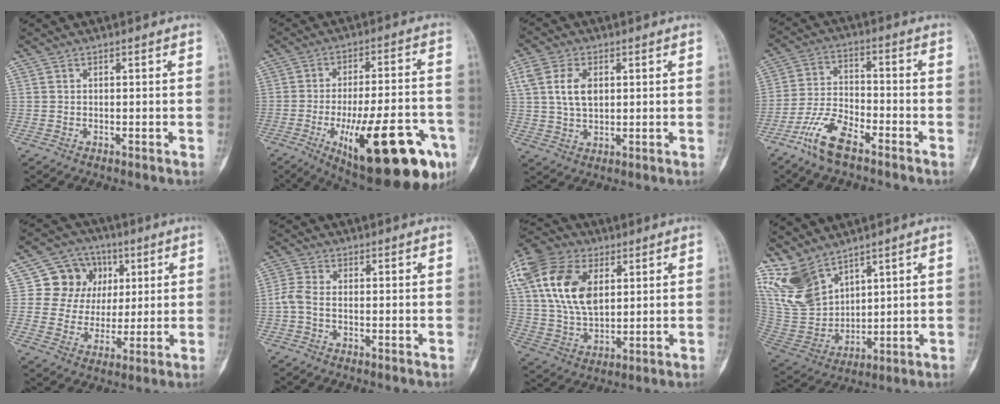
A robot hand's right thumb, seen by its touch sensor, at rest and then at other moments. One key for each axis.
{"total": 26.1, "fx": -10.6, "fy": 8.3, "fz": 22.4, "tx": -0.276, "ty": 0.026, "tz": -0.139}
{"total": 6.9, "fx": 1.6, "fy": 4.3, "fz": 5.1, "tx": -0.097, "ty": -0.001, "tz": 0.032}
{"total": 9.5, "fx": -6.4, "fy": 3.4, "fz": 6.1, "tx": -0.131, "ty": 0.035, "tz": -0.129}
{"total": 11.9, "fx": 3.5, "fy": 10.7, "fz": 3.8, "tx": -0.010, "ty": 0.003, "tz": 0.059}
{"total": 2.9, "fx": -0.8, "fy": 1.3, "fz": 2.5, "tx": -0.066, "ty": 0.004, "tz": -0.025}
{"total": 19.2, "fx": 5.8, "fy": 12.2, "fz": 13.6, "tx": -0.277, "ty": -0.006, "tz": 0.102}
{"total": 13.3, "fx": 9.7, "fy": 7.0, "fz": 5.9, "tx": -0.102, "ty": -0.046, "tz": 0.223}